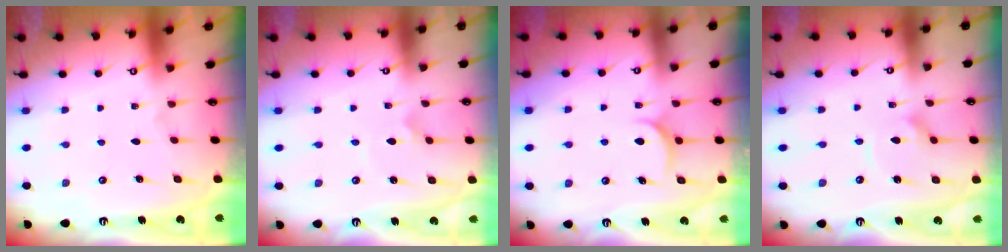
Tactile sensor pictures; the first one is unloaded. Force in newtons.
{"total": 3.4, "press": 3.4, "slide": 0.3}
{"total": 6.0, "press": 6.0, "slide": 0.2}
{"total": 6.5, "press": 6.5, "slide": 0.6}